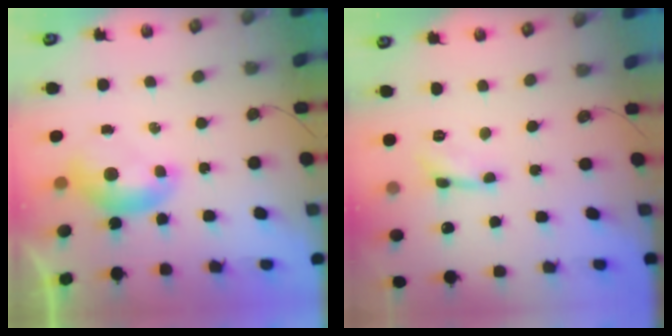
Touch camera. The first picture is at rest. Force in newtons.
{"total": 1.1, "press": 1.1, "slide": 0.3}